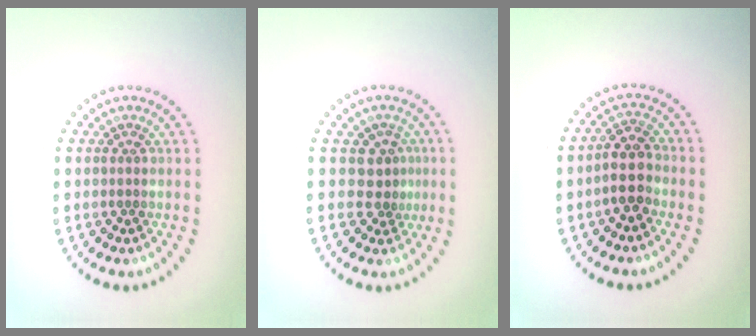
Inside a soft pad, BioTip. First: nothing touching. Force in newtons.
{"total": 2.1, "press": 1.6, "slide": 1.3}
{"total": 2.9, "press": 2.5, "slide": 1.5}